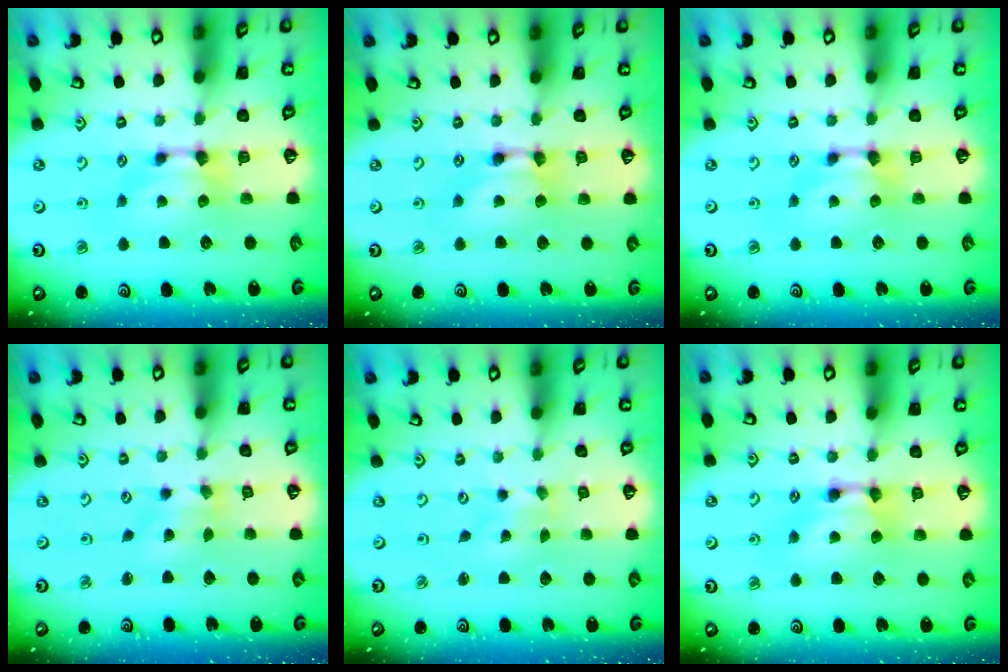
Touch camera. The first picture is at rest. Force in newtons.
{"total": 1.8, "press": 1.8, "slide": 0.1}
{"total": 0.0}
{"total": 1.9, "press": 1.5, "slide": 1.2}
{"total": 4.9, "press": 4.9, "slide": 0.5}
{"total": 2.0, "press": 2.0, "slide": 0.1}